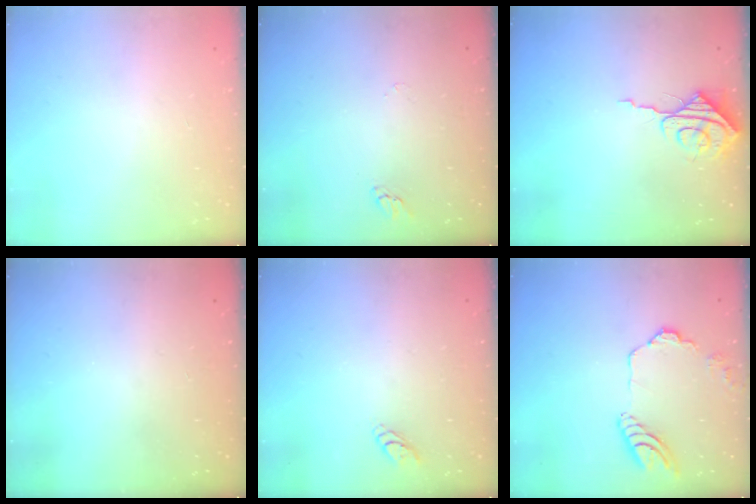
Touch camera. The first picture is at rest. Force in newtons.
{"total": 2.5, "press": 2.5, "slide": 0.2}
{"total": 7.6, "press": 7.5, "slide": 0.7}
{"total": 0.0}
{"total": 2.8, "press": 2.8, "slide": 0.3}
{"total": 12.4, "press": 12.3, "slide": 1.7}